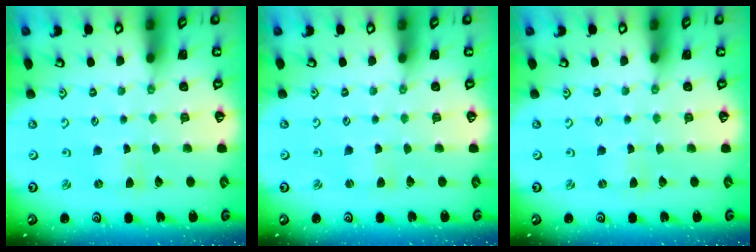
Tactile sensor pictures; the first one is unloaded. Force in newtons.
{"total": 1.6, "press": 1.5, "slide": 0.3}
{"total": 0.0}